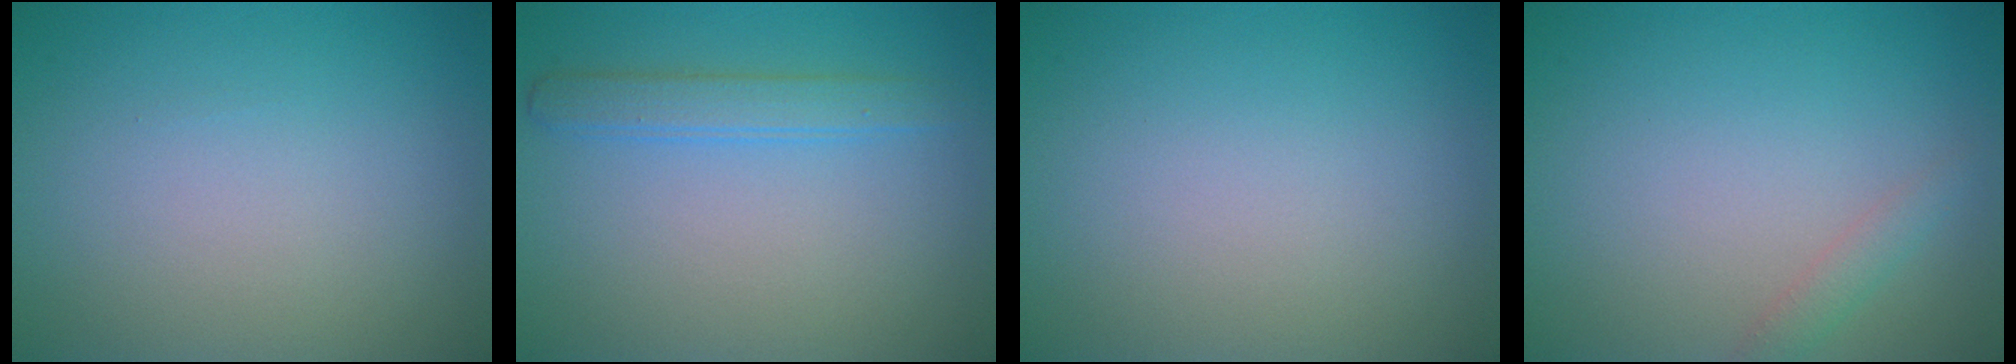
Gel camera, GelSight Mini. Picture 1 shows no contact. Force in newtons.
{"total": 2.2, "press": 2.2, "slide": 0.2}
{"total": 0.0}
{"total": 1.2, "press": 1.2, "slide": 0.1}